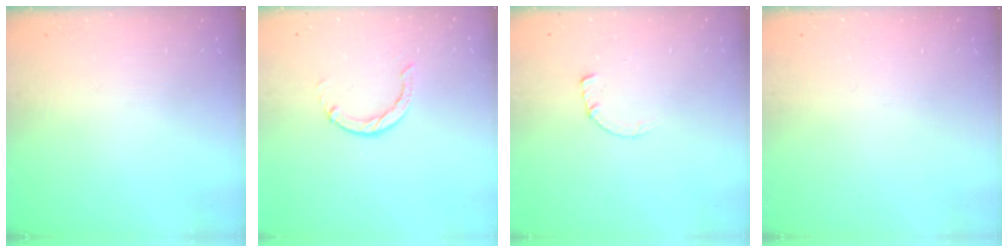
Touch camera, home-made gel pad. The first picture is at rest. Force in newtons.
{"total": 1.0, "press": 0.9, "slide": 0.3}
{"total": 0.7, "press": 0.6, "slide": 0.2}
{"total": 2.4, "press": 2.4, "slide": 0.2}